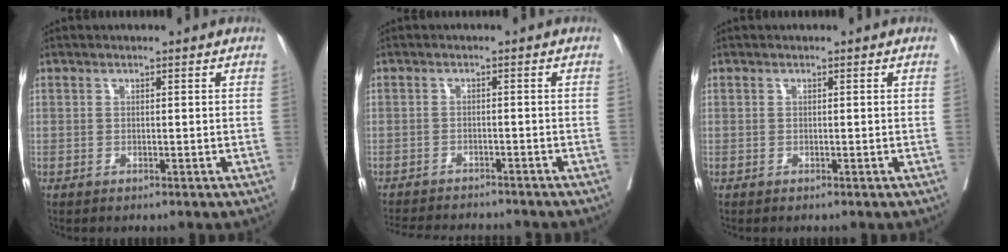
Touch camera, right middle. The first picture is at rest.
{"total": 11.3, "force": [-10.5, 2.0, 3.5], "torque": [-0.059, -0.005, -0.142]}
{"total": 0.0}